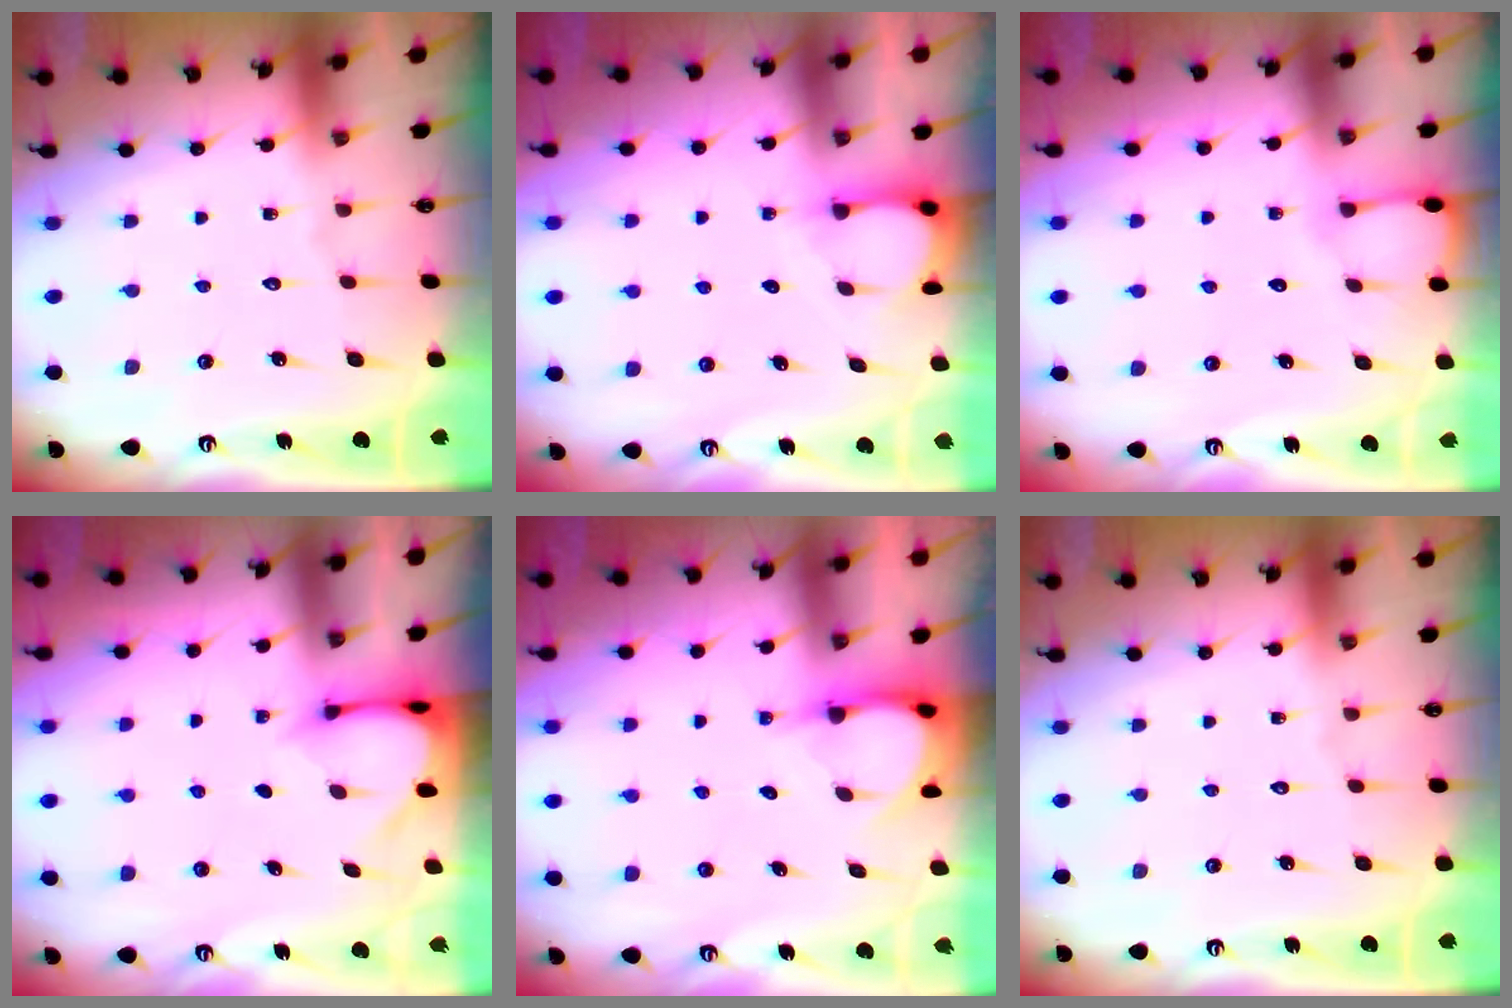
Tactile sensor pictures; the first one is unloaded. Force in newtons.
{"total": 3.0, "press": 3.0, "slide": 0.3}
{"total": 2.4, "press": 2.4, "slide": 0.3}
{"total": 3.2, "press": 3.2, "slide": 0.3}
{"total": 4.0, "press": 4.0, "slide": 0.2}
{"total": 0.0}